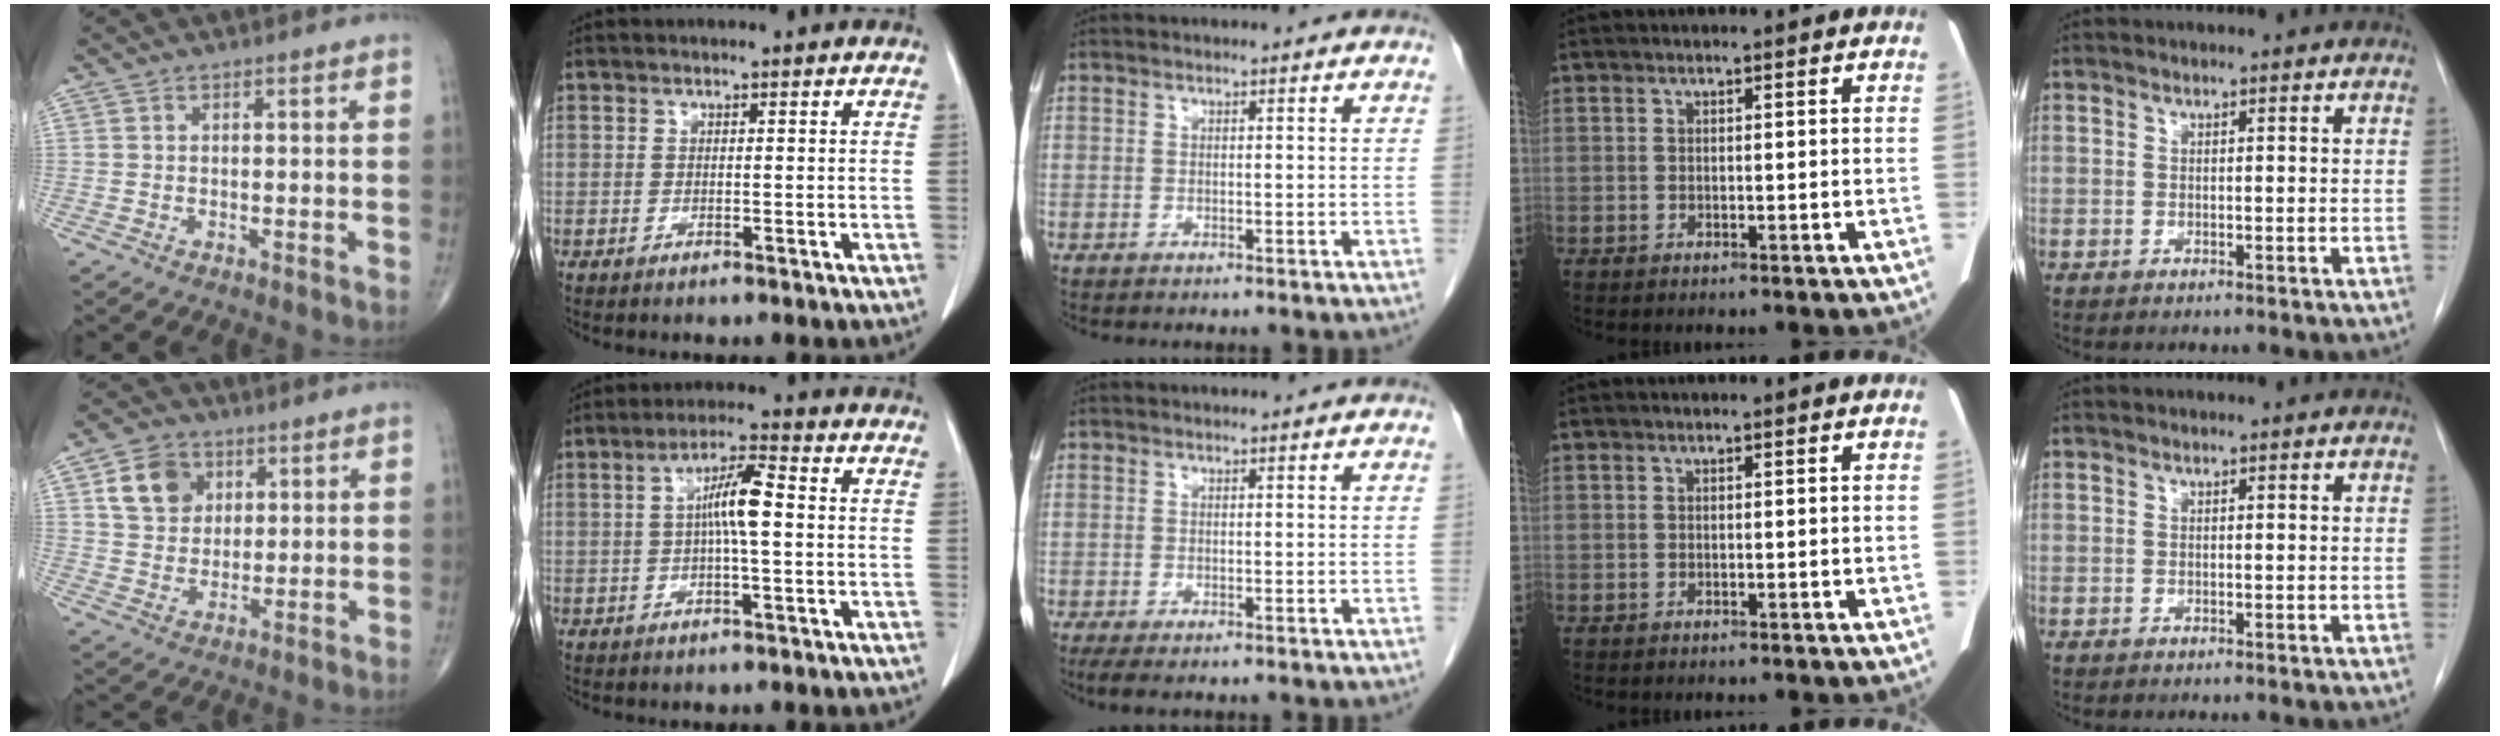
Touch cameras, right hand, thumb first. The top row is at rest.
{"thumb": {"total": 8.9, "force": [3.3, 7.1, 4.1], "torque": [-0.044, -0.008, 0.060]}, "index": {"total": 6.5, "force": [0.3, 0.7, 6.5], "torque": [-0.122, 0.013, 0.002]}, "middle": {"total": 2.1, "force": [-1.4, 0.6, 1.4], "torque": [-0.027, -0.009, -0.020]}}